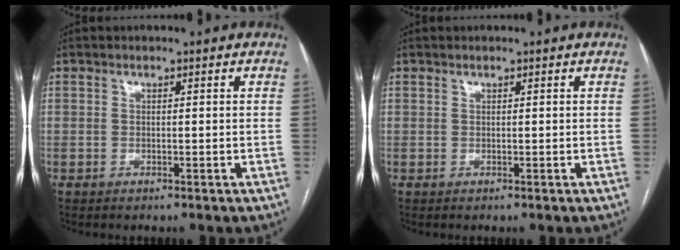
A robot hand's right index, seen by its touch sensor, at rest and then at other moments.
{"total": 0.0}